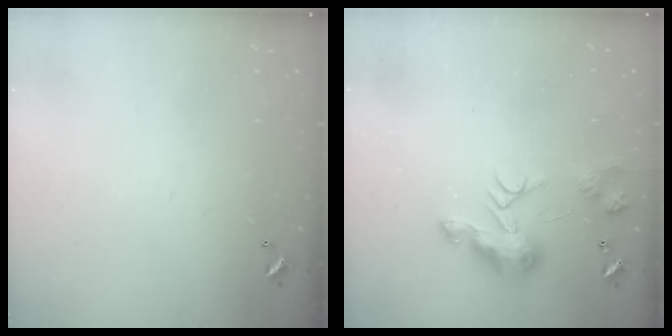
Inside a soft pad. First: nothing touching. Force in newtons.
{"total": 8.7, "press": 8.6, "slide": 0.2}